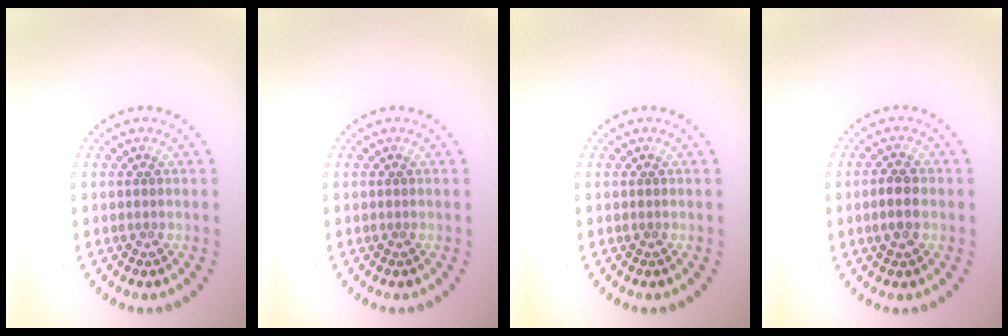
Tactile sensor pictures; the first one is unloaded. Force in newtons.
{"total": 0.0}
{"total": 0.0}
{"total": 2.1, "press": 2.0, "slide": 0.5}